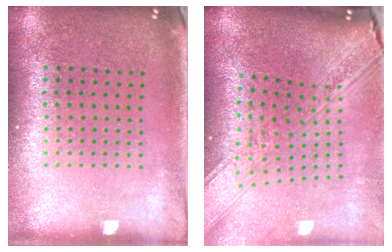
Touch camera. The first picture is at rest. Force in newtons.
{"total": 3.5, "press": 2.6, "slide": 2.4}